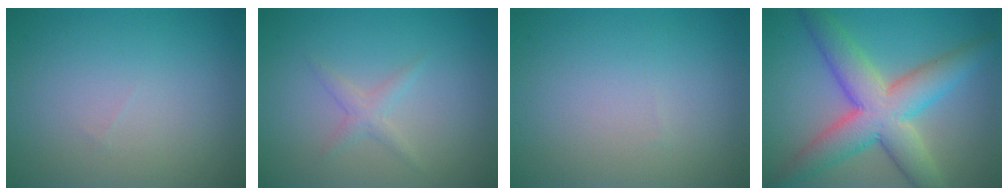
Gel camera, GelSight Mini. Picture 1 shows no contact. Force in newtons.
{"total": 1.3, "press": 1.3, "slide": 0.1}
{"total": 0.0}
{"total": 8.5, "press": 8.5, "slide": 0.3}